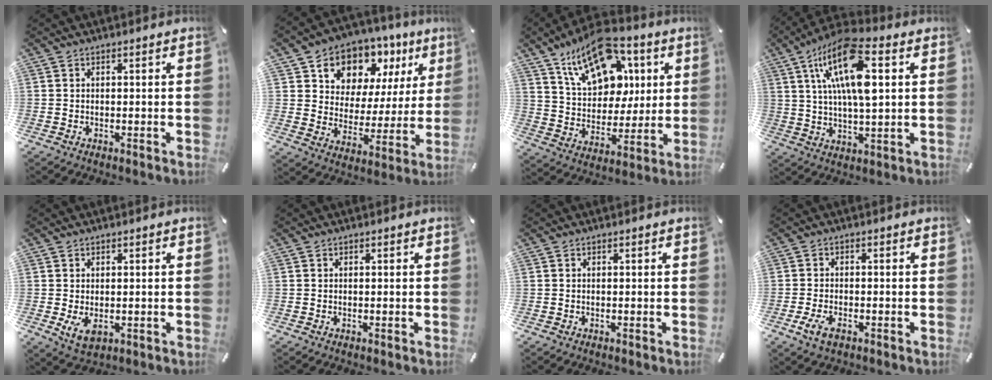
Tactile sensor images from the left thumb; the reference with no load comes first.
{"total": 10.3, "force": [7.3, 7.2, 1.0], "torque": [-0.028, -0.075, 0.135]}
{"total": 18.4, "force": [9.8, 11.9, 10.1], "torque": [-0.159, -0.044, 0.176]}
{"total": 17.0, "force": [6.1, 6.3, 14.5], "torque": [-0.288, -0.007, 0.098]}
{"total": 3.7, "force": [-0.5, 2.4, 2.8], "torque": [-0.060, -0.006, -0.011]}
{"total": 0.0}
{"total": 0.0}
{"total": 3.9, "force": [-2.1, 2.0, 2.7], "torque": [-0.070, 0.000, -0.042]}